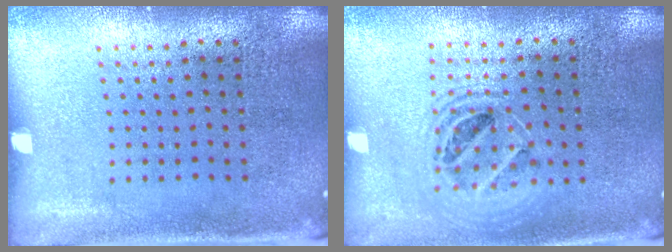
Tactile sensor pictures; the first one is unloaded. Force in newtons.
{"total": 1.5, "press": 1.3, "slide": 0.7}